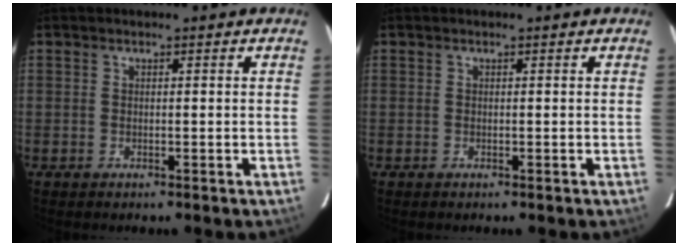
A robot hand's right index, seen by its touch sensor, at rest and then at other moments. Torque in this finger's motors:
{"motor_torque": [0.00, 0.00, 0.03, 0.00]}